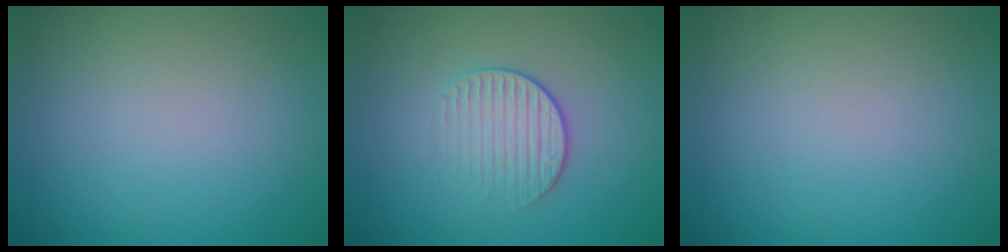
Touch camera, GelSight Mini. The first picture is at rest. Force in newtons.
{"total": 2.0, "press": 1.4, "slide": 1.4}
{"total": 0.0}